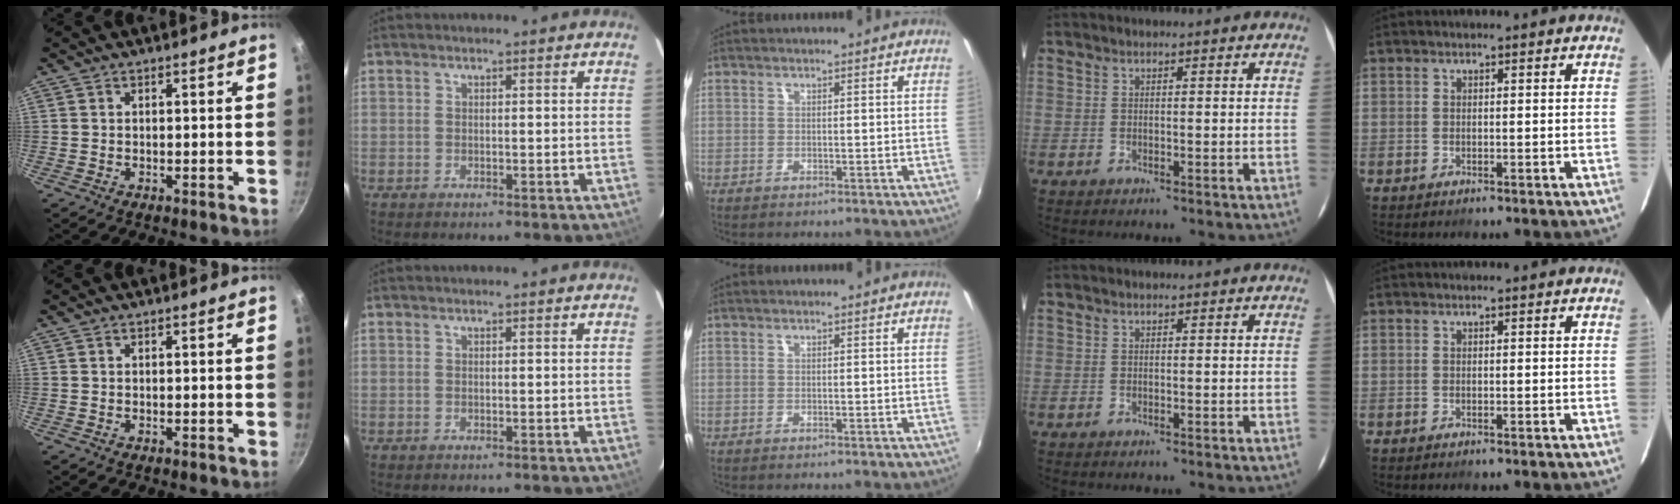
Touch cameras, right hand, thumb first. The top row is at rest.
{}